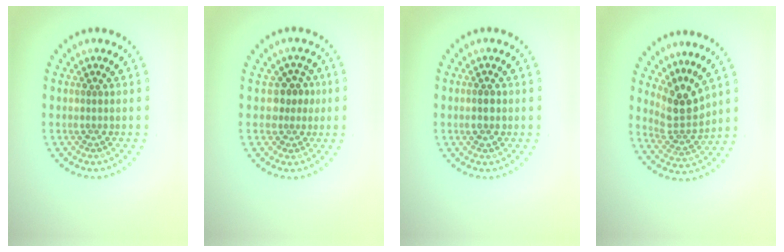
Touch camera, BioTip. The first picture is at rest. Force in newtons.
{"total": 2.3, "press": 1.8, "slide": 1.4}
{"total": 1.8, "press": 1.8, "slide": 0.1}
{"total": 3.6, "press": 2.8, "slide": 2.2}